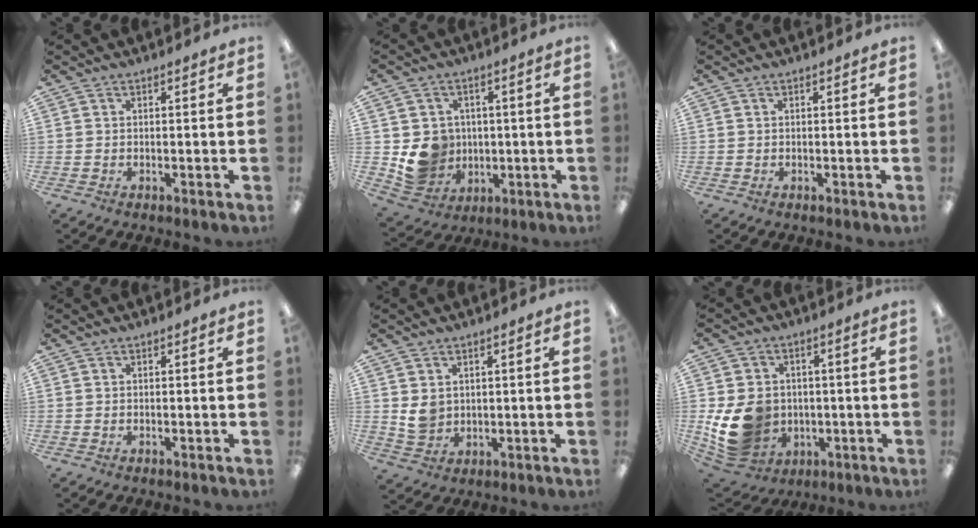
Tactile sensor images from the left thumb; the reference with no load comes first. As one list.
[{"total": 9.0, "force": [0.2, 8.6, 2.4], "torque": [-0.055, 0.005, 0.018]}, {"total": 0.0}, {"total": 0.0}, {"total": 4.6, "force": [1.9, 3.7, 2.0], "torque": [-0.027, -0.003, 0.036]}, {"total": 13.2, "force": [-1.4, 11.3, 6.6], "torque": [-0.152, 0.004, -0.016]}]